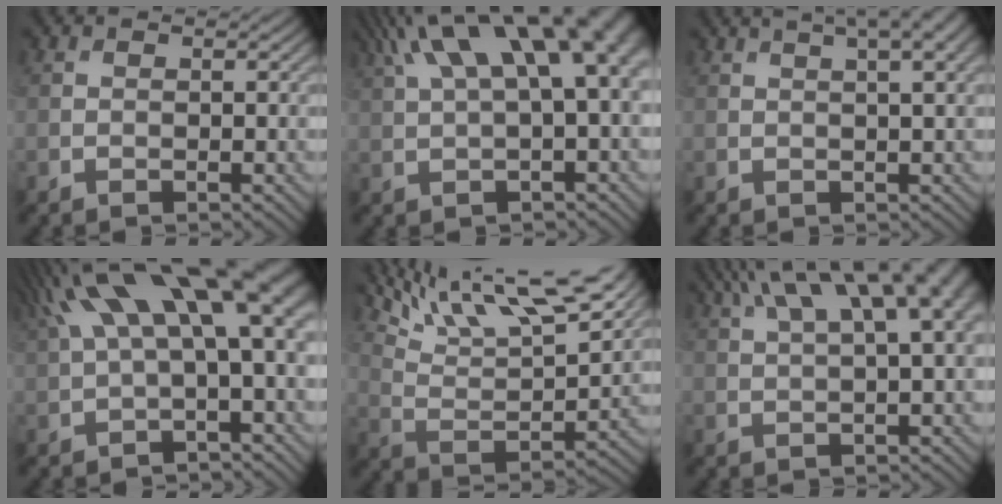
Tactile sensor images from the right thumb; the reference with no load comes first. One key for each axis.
{"total": 13.7, "fx": 5.4, "fy": 4.6, "fz": 11.6, "tx": -0.206, "ty": 0.026, "tz": 0.096}
{"total": 6.3, "fx": 3.4, "fy": 1.6, "fz": 5.1, "tx": -0.060, "ty": 0.024, "tz": 0.034}
{"total": 14.1, "fx": 4.2, "fy": 4.6, "fz": 12.6, "tx": -0.233, "ty": 0.021, "tz": 0.085}
{"total": 17.6, "fx": 13.2, "fy": 4.1, "fz": 10.8, "tx": -0.192, "ty": 0.002, "tz": 0.204}
{"total": 12.7, "fx": 6.1, "fy": 3.9, "fz": 10.5, "tx": -0.172, "ty": 0.034, "tz": 0.096}